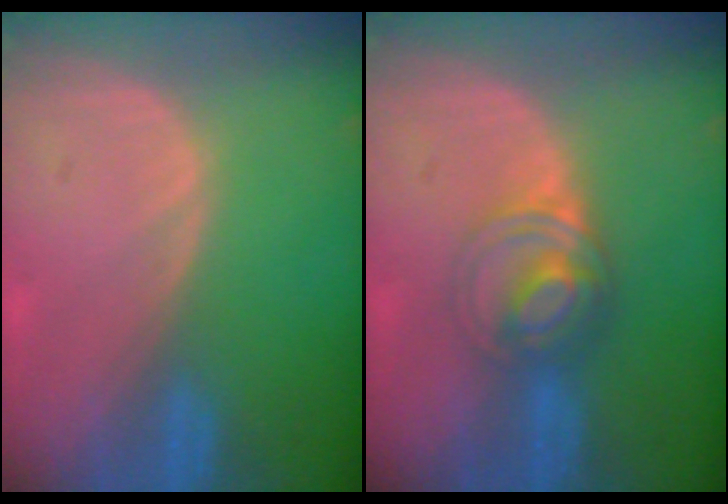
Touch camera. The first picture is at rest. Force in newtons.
{"total": 6.1, "press": 5.4, "slide": 2.8}